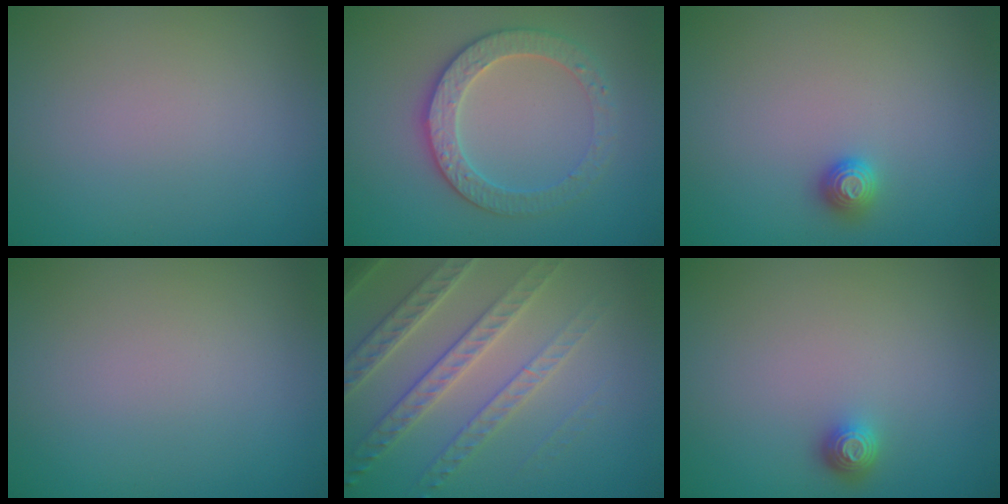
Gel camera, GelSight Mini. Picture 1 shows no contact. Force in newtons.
{"total": 3.6, "press": 3.5, "slide": 0.9}
{"total": 1.1, "press": 1.1, "slide": 0.2}
{"total": 0.0}
{"total": 6.0, "press": 4.6, "slide": 3.8}
{"total": 1.3, "press": 1.1, "slide": 0.7}